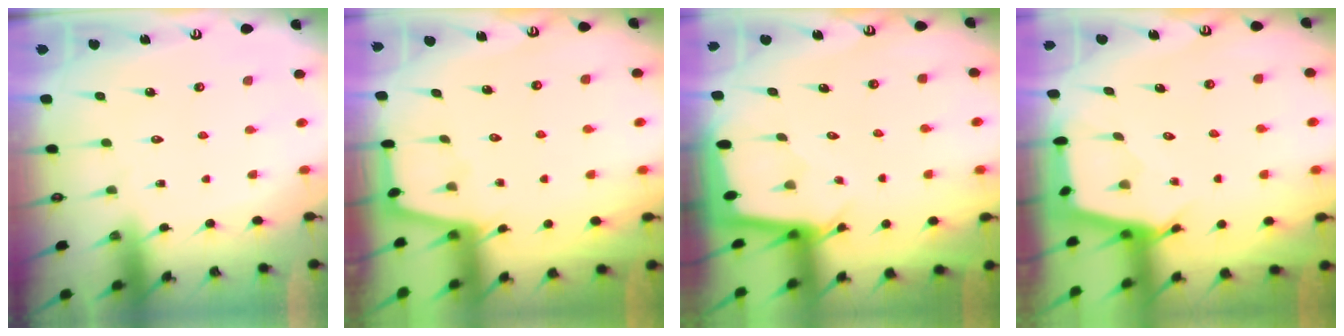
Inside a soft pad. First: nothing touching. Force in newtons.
{"total": 1.5, "press": 1.5, "slide": 0.2}
{"total": 2.1, "press": 2.1, "slide": 0.1}
{"total": 2.7, "press": 2.7, "slide": 0.3}